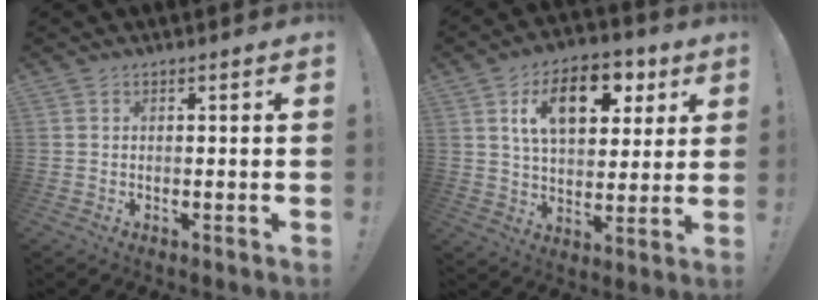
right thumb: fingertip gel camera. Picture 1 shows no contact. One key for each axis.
{"total": 15.8, "fx": 6.5, "fy": 9.5, "fz": 10.9, "tx": -0.160, "ty": -0.015, "tz": 0.113}